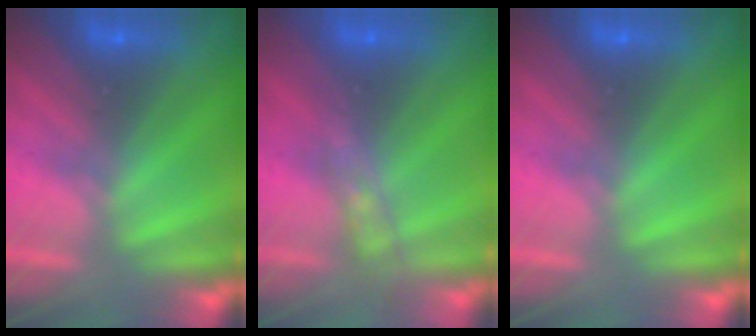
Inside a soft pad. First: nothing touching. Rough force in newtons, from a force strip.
{"total": 2.8}
{"total": 0.0}